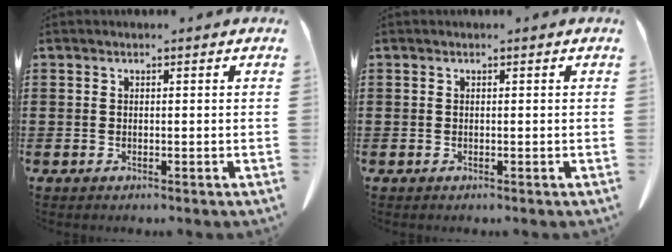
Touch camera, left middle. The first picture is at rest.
{"total": 0.0}